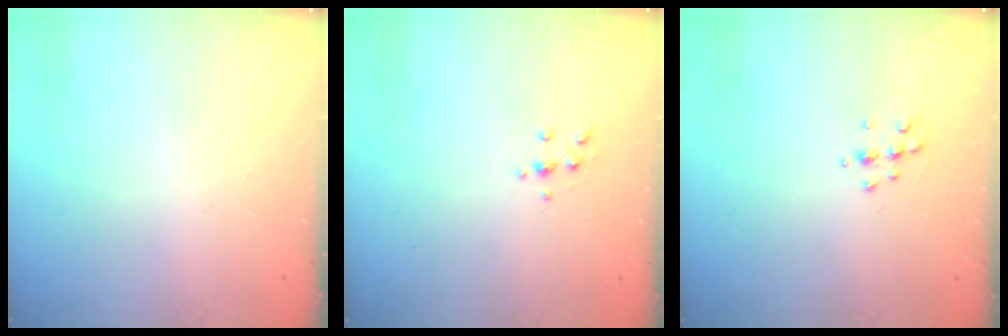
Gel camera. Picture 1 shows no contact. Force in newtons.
{"total": 3.8, "press": 3.6, "slide": 1.2}
{"total": 6.3, "press": 6.2, "slide": 1.0}